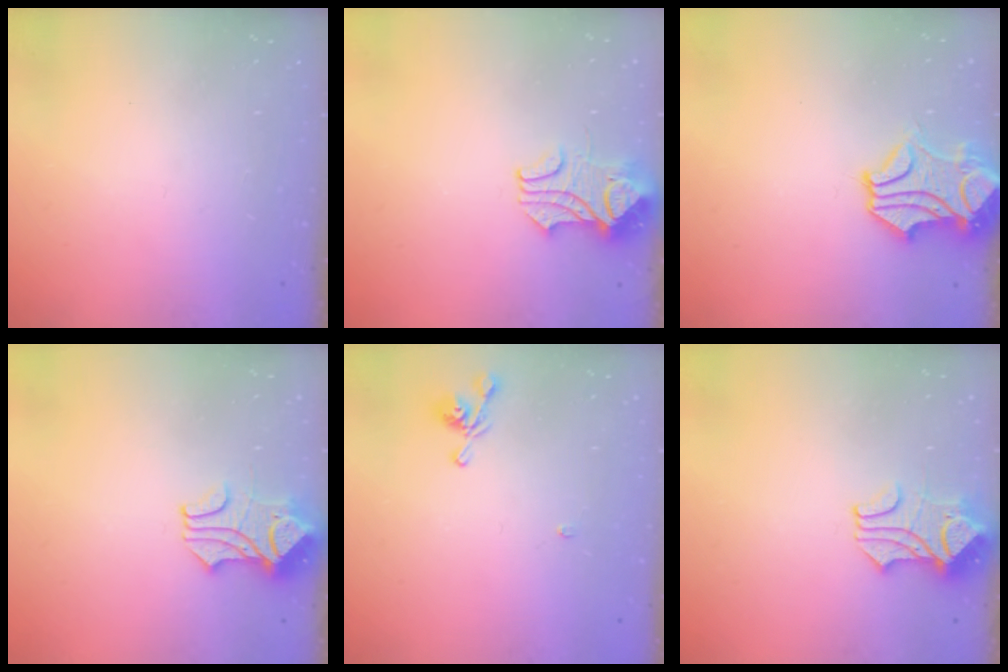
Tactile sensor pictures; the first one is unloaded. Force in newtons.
{"total": 2.2, "press": 2.0, "slide": 0.8}
{"total": 2.6, "press": 2.2, "slide": 1.4}
{"total": 1.7, "press": 1.4, "slide": 1.0}
{"total": 4.8, "press": 4.7, "slide": 0.5}
{"total": 1.7, "press": 1.4, "slide": 1.0}